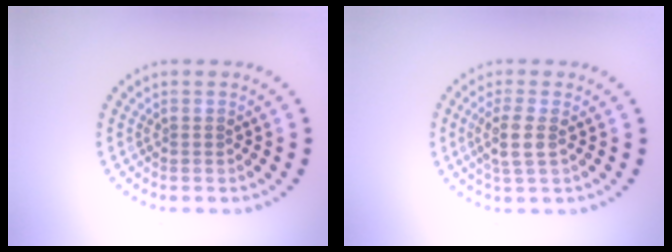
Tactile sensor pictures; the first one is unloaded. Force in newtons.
{"total": 2.4, "press": 2.0, "slide": 1.3}